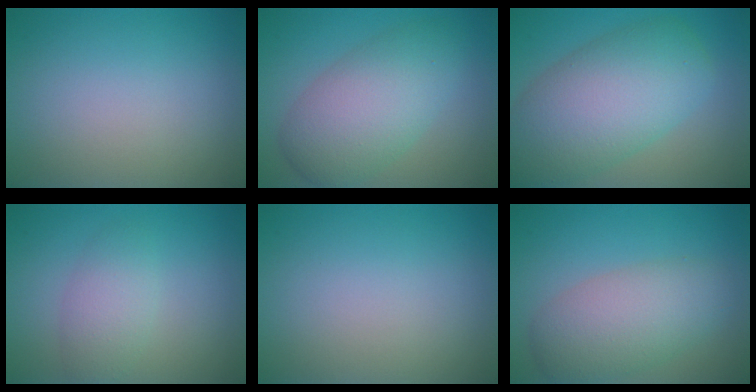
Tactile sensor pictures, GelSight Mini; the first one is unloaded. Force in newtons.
{"total": 6.8, "press": 6.8, "slide": 0.3}
{"total": 9.5, "press": 9.5, "slide": 0.1}
{"total": 2.7, "press": 2.7, "slide": 0.1}
{"total": 0.0}
{"total": 5.5, "press": 5.5, "slide": 0.1}